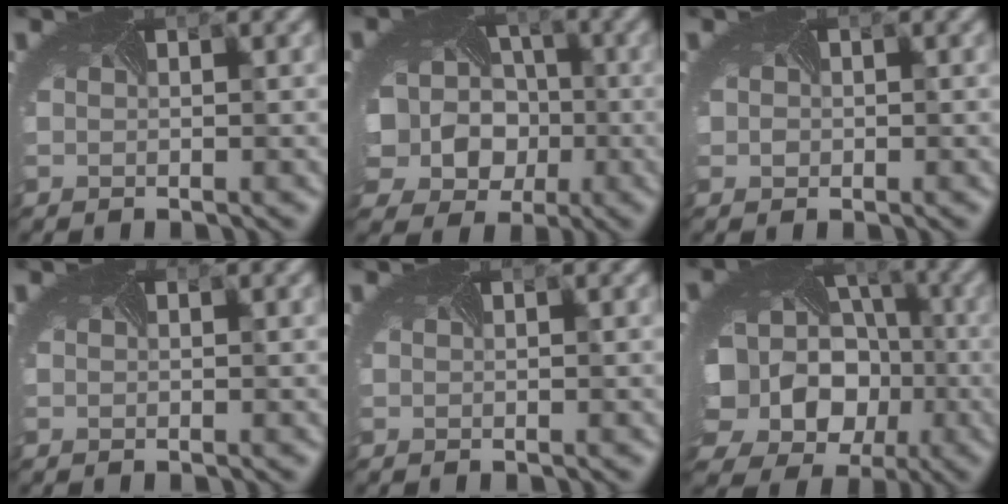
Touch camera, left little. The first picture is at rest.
{"total": 7.9, "force": [-2.3, 7.2, 2.2], "torque": [-0.062, -0.024, -0.034]}
{"total": 0.0}
{"total": 0.0}
{"total": 0.0}
{"total": 12.1, "force": [-2.9, 10.7, 4.9], "torque": [-0.133, -0.036, -0.039]}